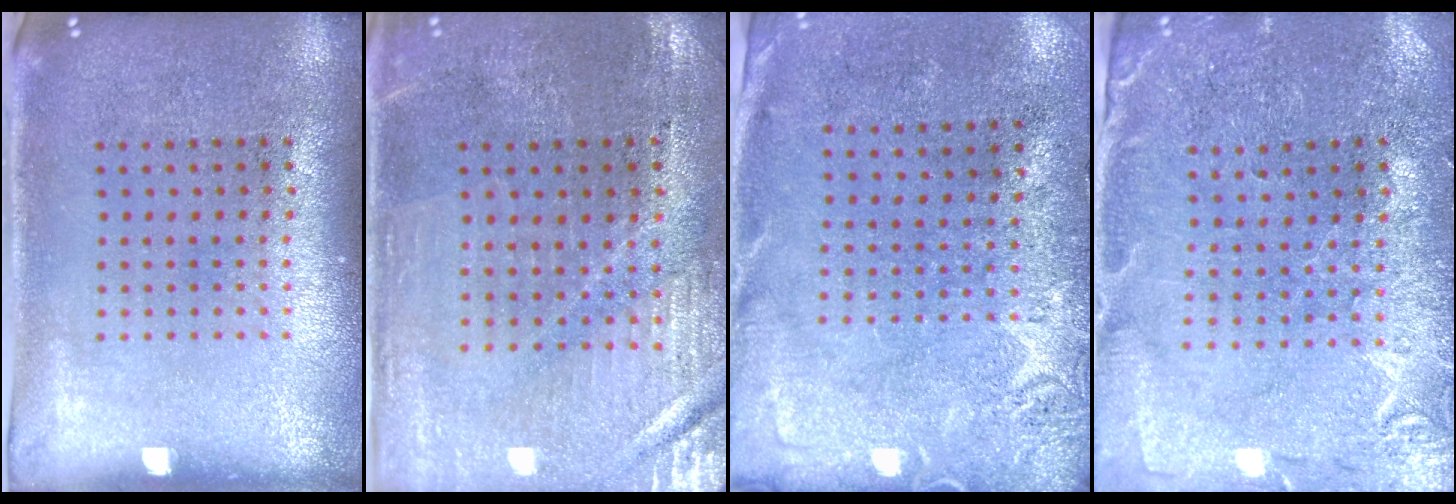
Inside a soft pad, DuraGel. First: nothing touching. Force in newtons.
{"total": 0.9, "press": 0.8, "slide": 0.3}
{"total": 2.6, "press": 2.1, "slide": 1.6}
{"total": 0.5, "press": 0.5, "slide": 0.2}